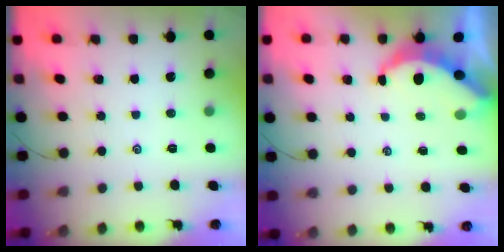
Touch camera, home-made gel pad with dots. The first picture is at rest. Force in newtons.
{"total": 6.3, "press": 6.3, "slide": 0.6}